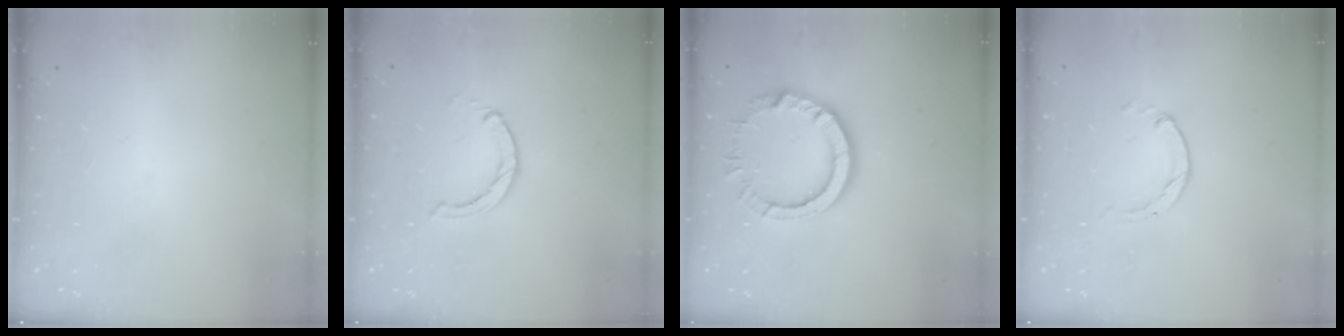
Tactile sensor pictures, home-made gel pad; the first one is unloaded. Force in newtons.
{"total": 0.0}
{"total": 9.8, "press": 9.8, "slide": 0.4}
{"total": 0.0}